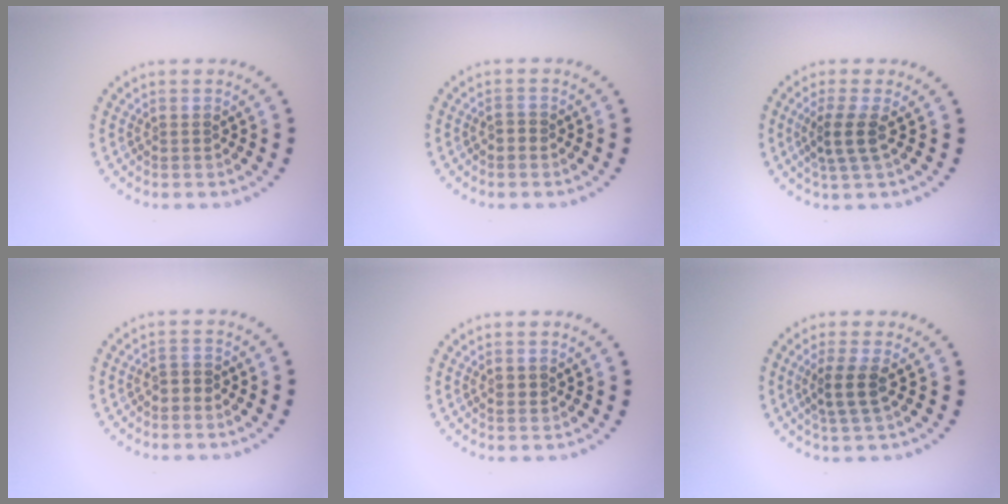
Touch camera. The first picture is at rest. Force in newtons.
{"total": 0.7, "press": 0.7, "slide": 0.2}
{"total": 2.5, "press": 1.9, "slide": 1.6}
{"total": 1.1, "press": 0.9, "slide": 0.5}
{"total": 1.0, "press": 1.0, "slide": 0.1}
{"total": 2.6, "press": 2.1, "slide": 1.4}